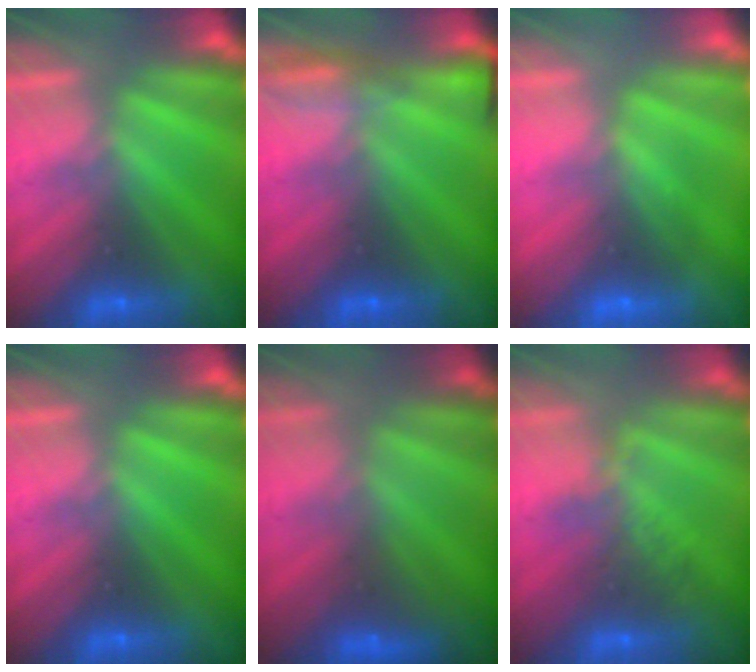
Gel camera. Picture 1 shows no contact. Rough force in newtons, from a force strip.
{"total": 5.2}
{"total": 2.7}
{"total": 0.0}
{"total": 2.8}
{"total": 2.4}